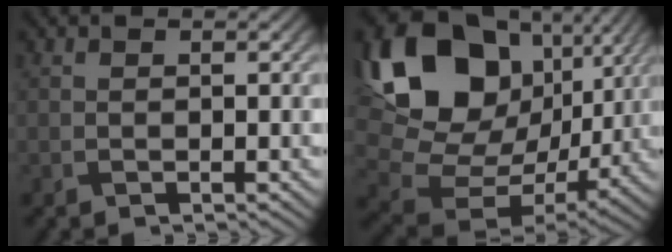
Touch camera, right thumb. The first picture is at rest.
{"total": 19.7, "force": [6.6, 14.7, 11.3], "torque": [-0.248, 0.000, 0.144]}